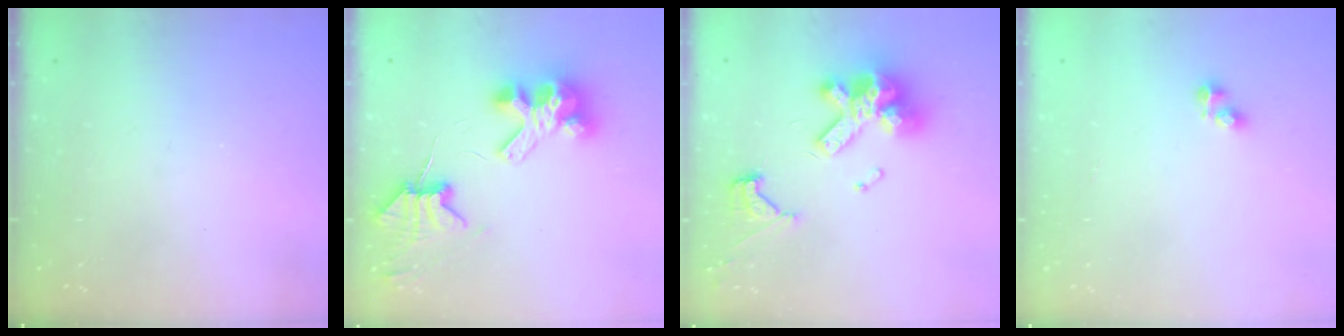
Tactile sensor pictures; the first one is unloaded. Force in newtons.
{"total": 8.0, "press": 7.9, "slide": 1.0}
{"total": 15.0, "press": 14.9, "slide": 1.6}
{"total": 2.8, "press": 2.8, "slide": 0.4}